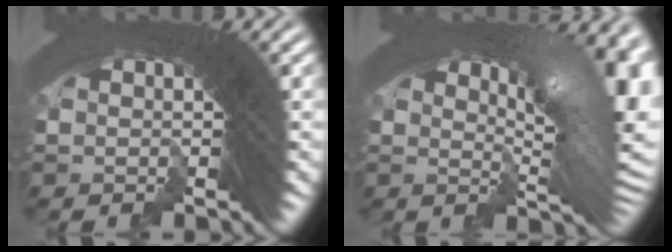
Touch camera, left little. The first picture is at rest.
{"total": 9.6, "force": [1.0, 3.8, 8.8], "torque": [-0.099, 0.014, 0.006]}